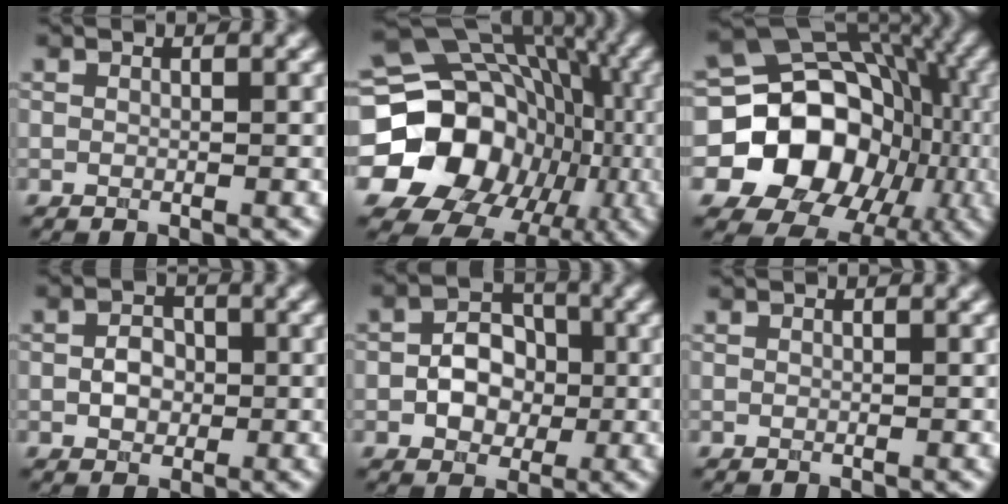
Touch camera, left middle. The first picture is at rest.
{"total": 22.2, "force": [-4.2, 19.9, 8.9], "torque": [-0.145, -0.009, -0.106]}
{"total": 15.9, "force": [-3.6, 13.0, 8.4], "torque": [-0.106, -0.005, -0.089]}
{"total": 2.5, "force": [-0.2, 1.9, 1.6], "torque": [-0.025, 0.002, -0.008]}
{"total": 4.4, "force": [-0.8, 3.3, 2.8], "torque": [-0.035, 0.005, -0.017]}
{"total": 0.0}